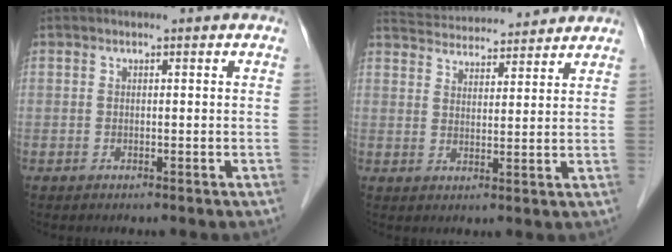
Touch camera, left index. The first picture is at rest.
{"total": 12.6, "force": [12.1, 1.8, 3.0], "torque": [-0.058, 0.033, 0.183]}